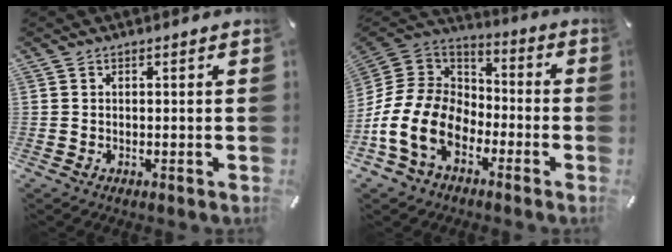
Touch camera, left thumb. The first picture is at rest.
{"total": 15.7, "force": [-7.3, 11.1, 8.5], "torque": [-0.197, 0.022, -0.130]}